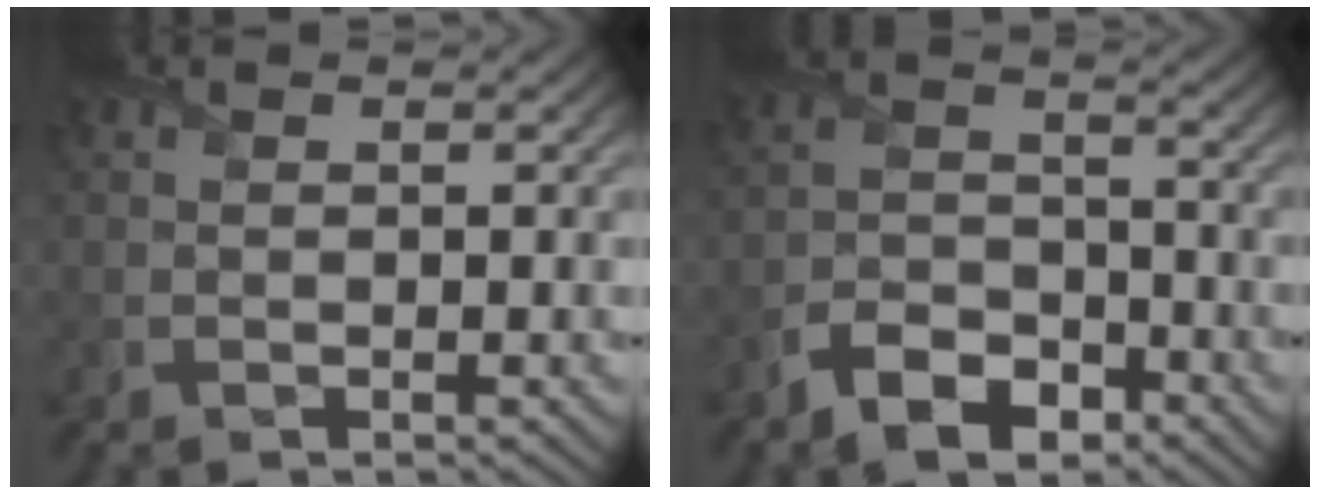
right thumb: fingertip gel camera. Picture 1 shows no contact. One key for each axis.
{"total": 6.4, "fx": -4.4, "fy": 3.4, "fz": 3.2, "tx": -0.063, "ty": -0.004, "tz": -0.096}